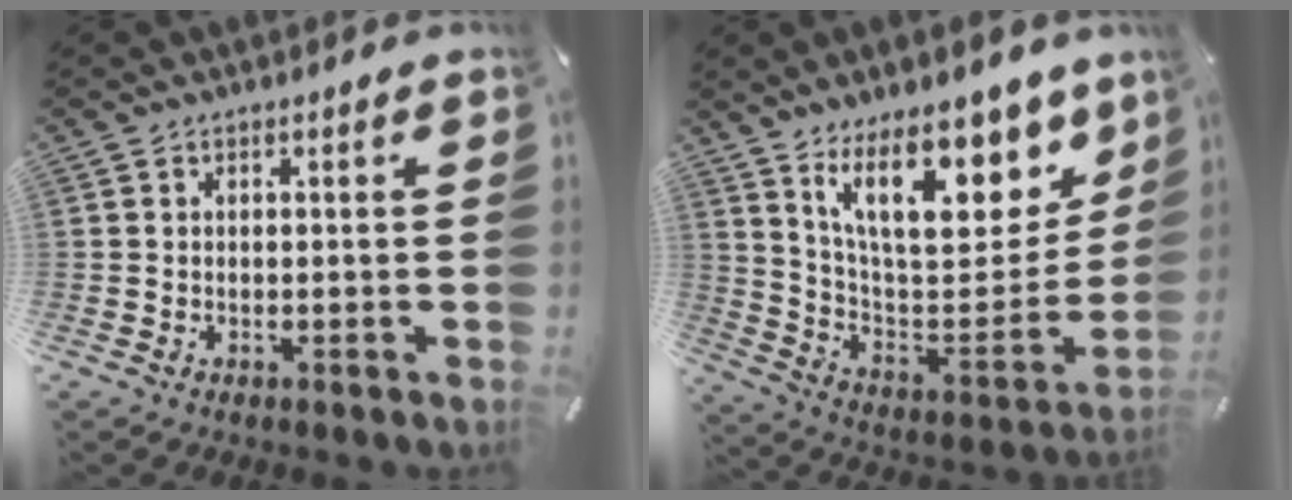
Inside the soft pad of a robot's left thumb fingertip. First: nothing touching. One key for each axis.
{"total": 22.8, "fx": 13.8, "fy": 10.5, "fz": 14.9, "tx": -0.216, "ty": -0.092, "tz": 0.237}